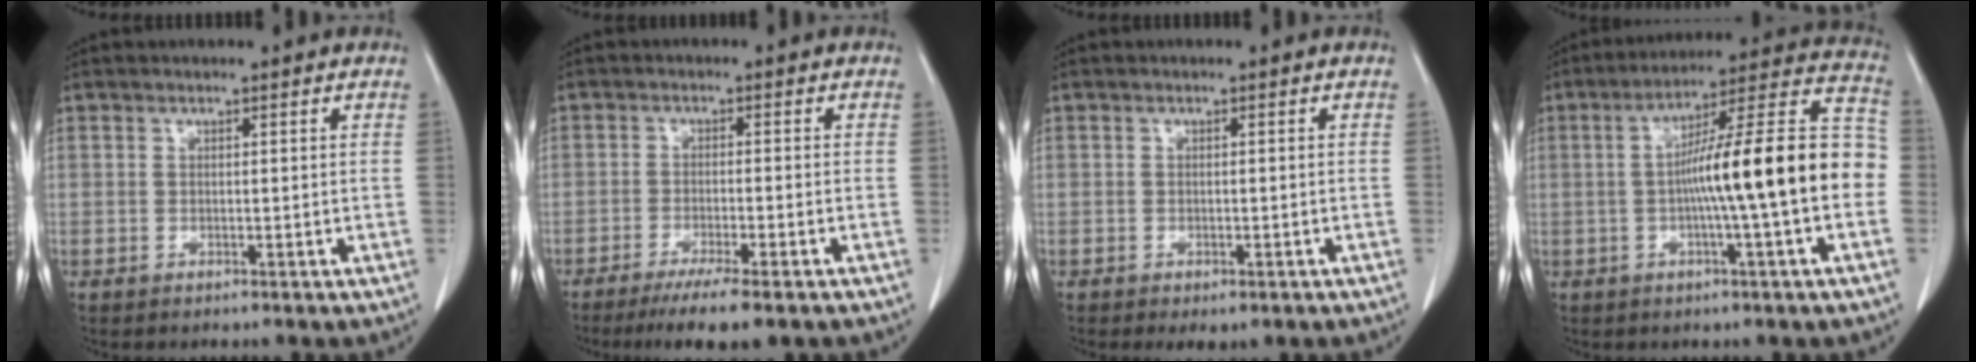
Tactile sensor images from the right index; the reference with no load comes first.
{"total": 7.9, "force": [-5.8, 0.3, 5.3], "torque": [-0.076, -0.017, -0.087]}
{"total": 2.0, "force": [-1.2, 1.2, 1.2], "torque": [-0.013, -0.001, -0.007]}
{"total": 17.7, "force": [-1.8, 0.6, 17.6], "torque": [-0.261, 0.032, -0.035]}